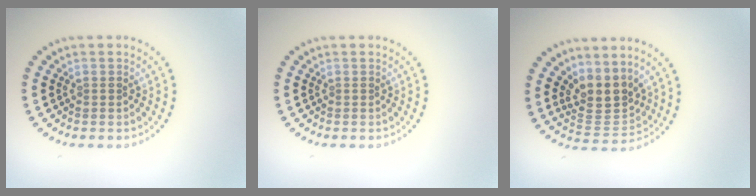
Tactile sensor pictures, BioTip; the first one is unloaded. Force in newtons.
{"total": 0.0}
{"total": 3.7, "press": 3.1, "slide": 2.0}